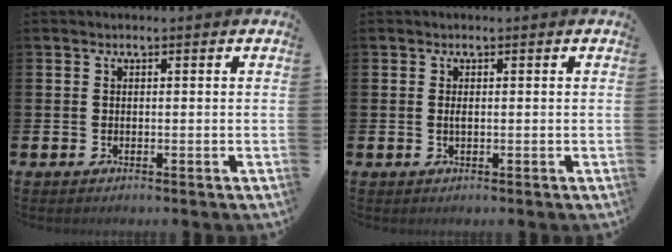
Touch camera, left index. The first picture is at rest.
{"total": 0.6, "force": [0.1, 0.1, 0.6], "torque": [-0.013, 0.000, 0.002]}